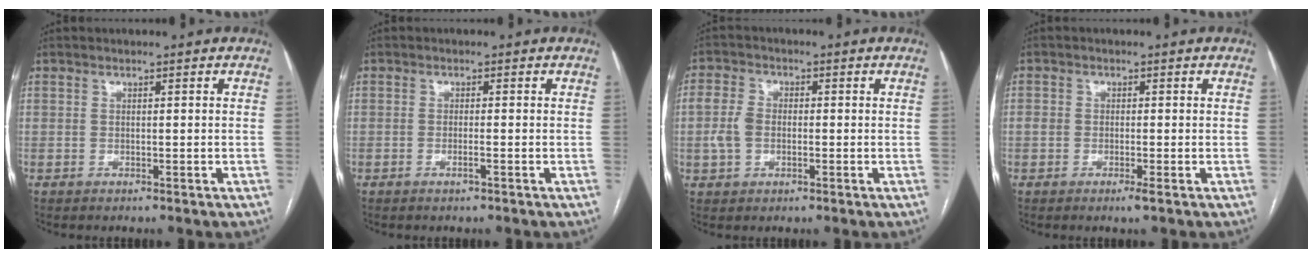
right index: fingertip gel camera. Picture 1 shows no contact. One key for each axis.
{"total": 1.1, "fx": -0.6, "fy": -0.1, "fz": 1.0, "tx": -0.022, "ty": -0.001, "tz": -0.010}
{"total": 4.5, "fx": -0.6, "fy": 3.2, "fz": 3.2, "tx": -0.083, "ty": 0.015, "tz": -0.010}
{"total": 2.1, "fx": -1.0, "fy": 0.6, "fz": 1.8, "tx": -0.031, "ty": -0.001, "tz": -0.017}